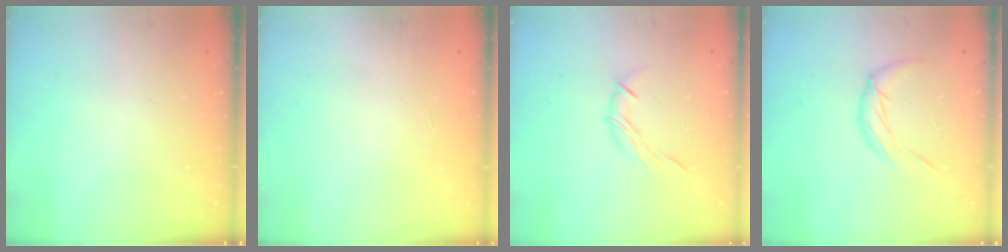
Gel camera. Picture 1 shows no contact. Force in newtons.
{"total": 0.0}
{"total": 7.2, "press": 7.1, "slide": 1.3}
{"total": 9.6, "press": 9.4, "slide": 1.9}